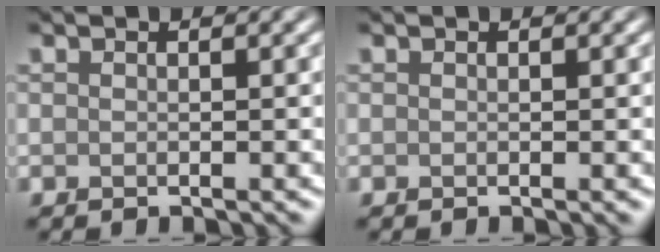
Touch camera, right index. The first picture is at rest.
{"total": 0.0}